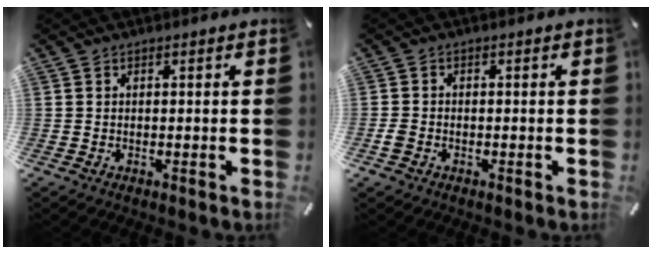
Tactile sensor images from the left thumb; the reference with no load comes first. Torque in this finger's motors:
{"motor_torque": [-0.10, -0.05, -0.07, -0.14, 0.05]}